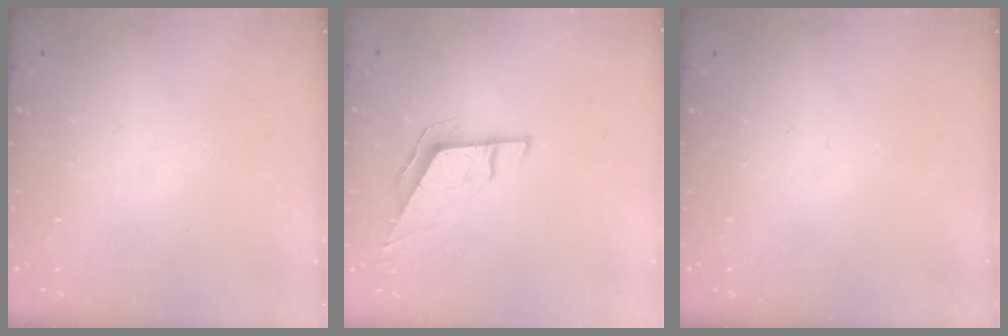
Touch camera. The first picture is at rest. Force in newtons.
{"total": 6.0, "press": 5.9, "slide": 0.9}
{"total": 0.0}